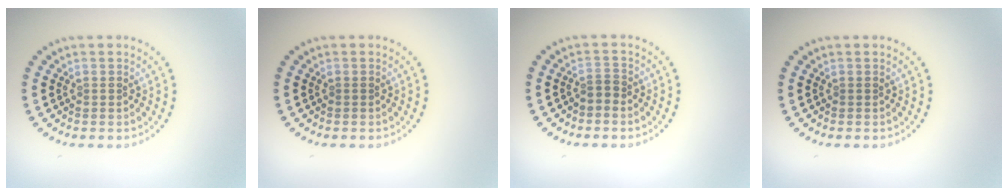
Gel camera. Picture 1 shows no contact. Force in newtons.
{"total": 0.0}
{"total": 1.3, "press": 1.0, "slide": 0.9}
{"total": 0.0}